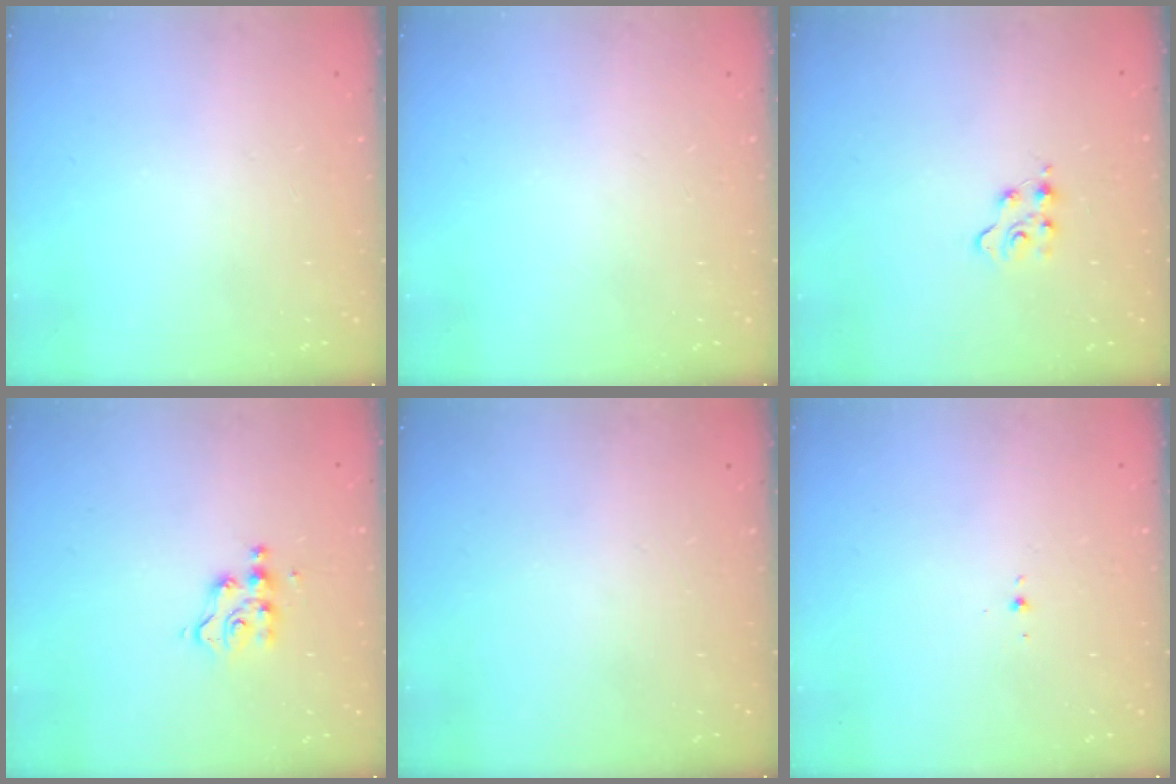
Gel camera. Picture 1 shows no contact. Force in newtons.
{"total": 0.0}
{"total": 3.4, "press": 3.3, "slide": 0.4}
{"total": 4.1, "press": 4.1, "slide": 0.1}
{"total": 0.0}
{"total": 1.9, "press": 1.8, "slide": 0.7}